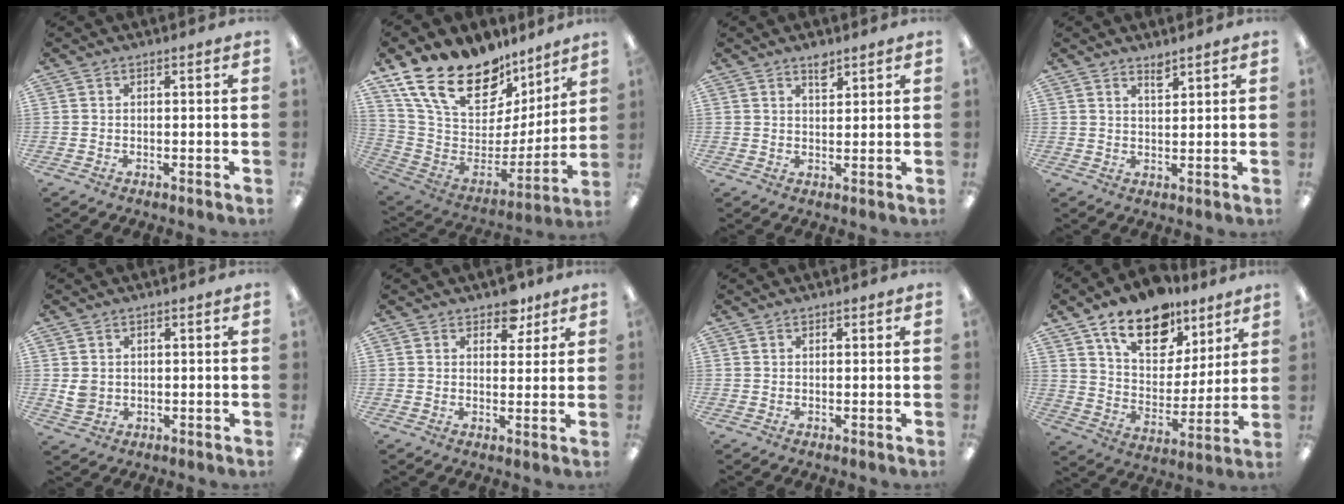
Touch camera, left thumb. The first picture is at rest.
{"total": 22.4, "force": [16.5, 10.8, 10.7], "torque": [-0.197, -0.116, 0.306]}
{"total": 3.5, "force": [2.7, 1.5, 1.7], "torque": [-0.013, -0.013, 0.044]}
{"total": 2.5, "force": [2.4, 0.6, 0.8], "torque": [-0.004, -0.014, 0.040]}
{"total": 3.5, "force": [0.9, 3.1, 1.4], "torque": [-0.019, 0.001, 0.018]}
{"total": 6.0, "force": [4.4, 3.4, 2.2], "torque": [-0.017, -0.019, 0.075]}
{"total": 0.8, "force": [0.6, 0.5, 0.2], "torque": [-0.003, 0.002, 0.010]}
{"total": 16.5, "force": [11.2, 9.2, 7.9], "torque": [-0.129, -0.061, 0.199]}